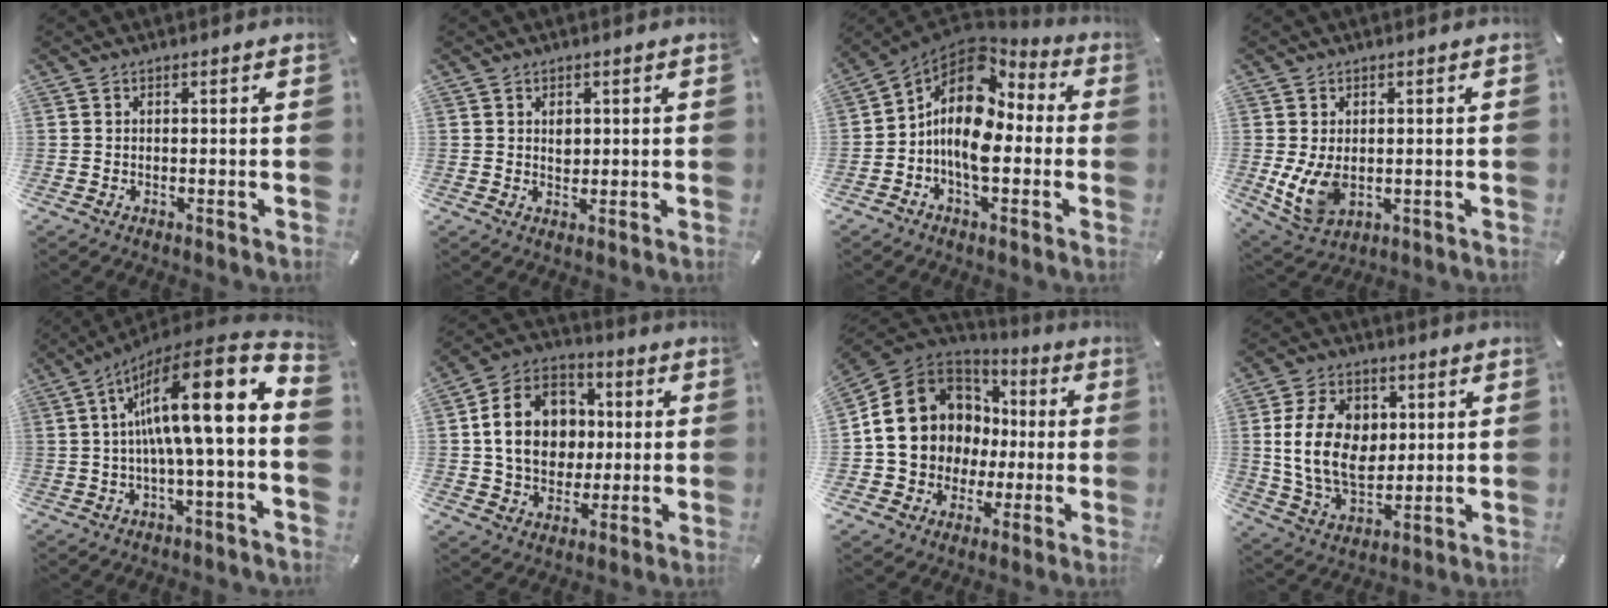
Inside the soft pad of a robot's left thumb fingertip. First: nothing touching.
{"total": 2.3, "force": [0.7, 1.8, 1.2], "torque": [-0.011, -0.003, 0.009]}
{"total": 13.3, "force": [-1.2, 8.8, 9.9], "torque": [-0.206, -0.003, -0.028]}
{"total": 7.8, "force": [-0.5, 5.5, 5.6], "torque": [-0.128, -0.006, -0.008]}
{"total": 17.5, "force": [3.0, 3.4, 16.9], "torque": [-0.277, -0.039, 0.039]}
{"total": 15.5, "force": [0.2, 13.1, 8.2], "torque": [-0.161, 0.021, 0.009]}
{"total": 14.6, "force": [0.8, 13.7, 4.9], "torque": [-0.109, -0.010, 0.033]}
{"total": 14.9, "force": [1.9, 10.9, 9.9], "torque": [-0.203, 0.013, 0.034]}